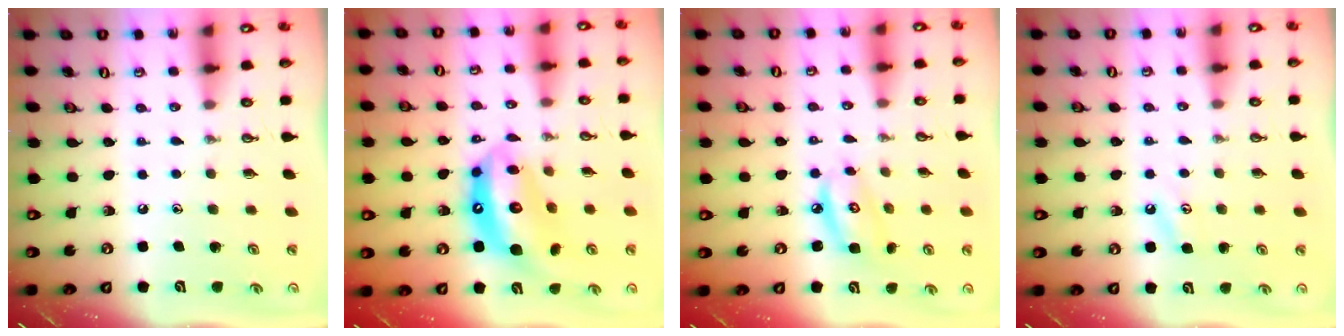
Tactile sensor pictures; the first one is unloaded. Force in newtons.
{"total": 14.9, "press": 14.9, "slide": 1.2}
{"total": 6.4, "press": 6.4, "slide": 0.5}
{"total": 3.2, "press": 3.2, "slide": 0.5}